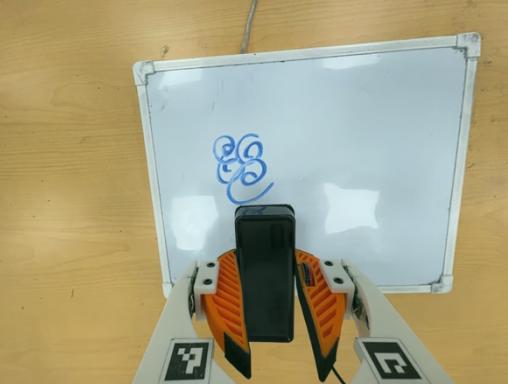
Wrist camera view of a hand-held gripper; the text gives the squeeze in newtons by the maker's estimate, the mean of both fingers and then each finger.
{"total": 10.1, "left": 8.0, "right": 12.1}